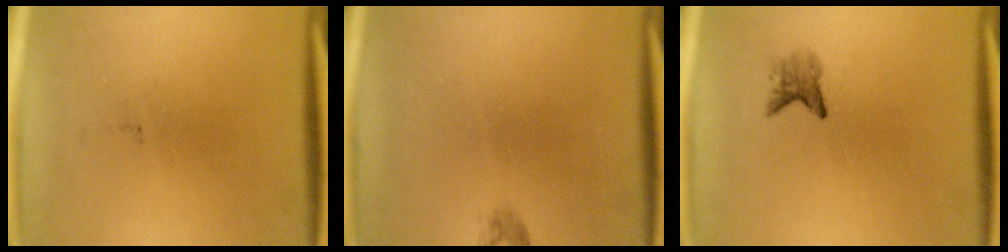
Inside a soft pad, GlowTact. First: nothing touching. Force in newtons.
{"total": 0.8}
{"total": 2.0}